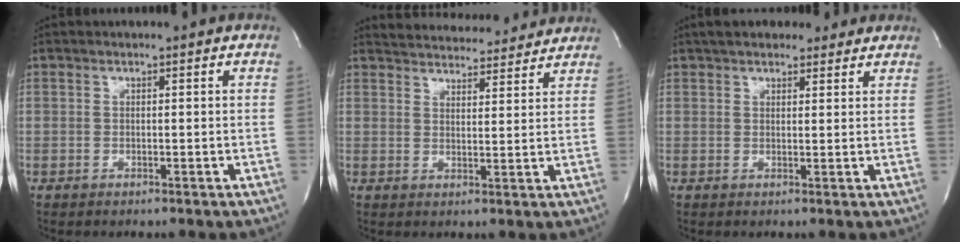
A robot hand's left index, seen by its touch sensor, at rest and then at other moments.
{"total": 12.2, "force": [11.7, 2.2, 2.3], "torque": [-0.027, 0.008, 0.149]}
{"total": 8.5, "force": [6.8, 3.3, 3.9], "torque": [-0.047, 0.024, 0.098]}